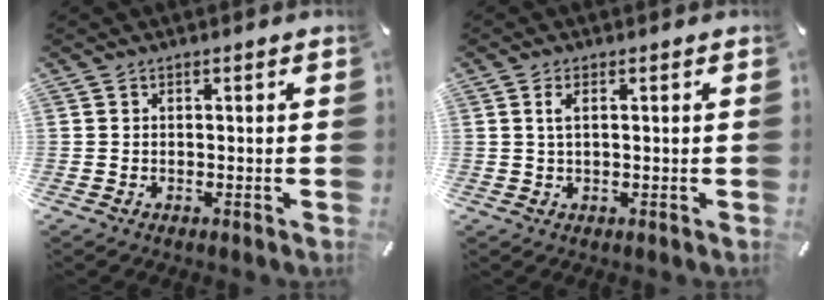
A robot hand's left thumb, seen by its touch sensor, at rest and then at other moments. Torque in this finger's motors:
{"motor_torque": [0.03, -0.13, -0.06, 0.18, 0.01]}